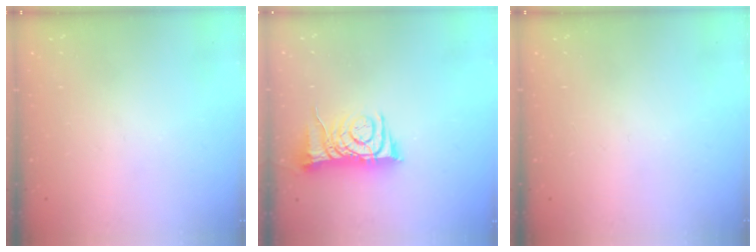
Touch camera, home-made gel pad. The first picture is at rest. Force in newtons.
{"total": 8.2, "press": 8.2, "slide": 0.7}
{"total": 0.0}